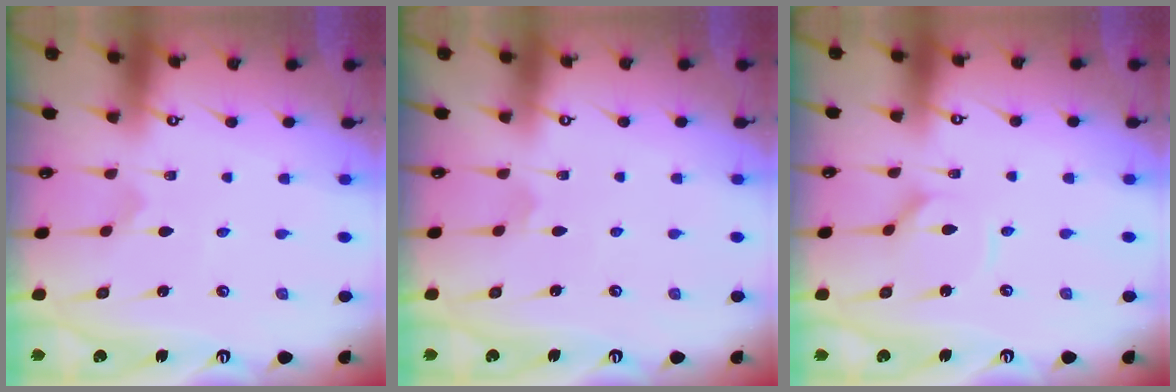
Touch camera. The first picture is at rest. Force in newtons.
{"total": 1.7, "press": 1.7, "slide": 0.1}
{"total": 2.4, "press": 2.4, "slide": 0.3}